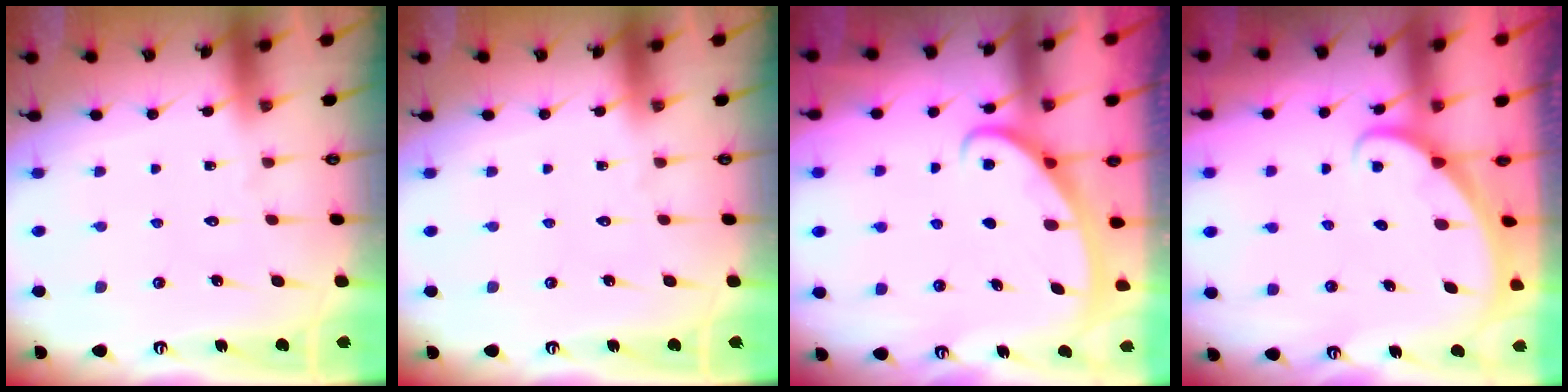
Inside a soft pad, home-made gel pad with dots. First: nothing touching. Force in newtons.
{"total": 0.0}
{"total": 2.8, "press": 2.7, "slide": 0.3}
{"total": 1.5, "press": 1.5, "slide": 0.0}